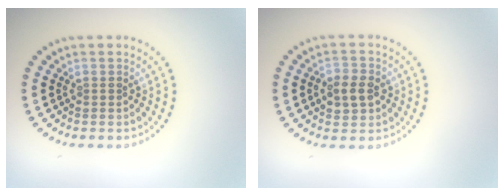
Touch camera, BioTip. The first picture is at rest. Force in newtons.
{"total": 2.8, "press": 2.8, "slide": 0.3}